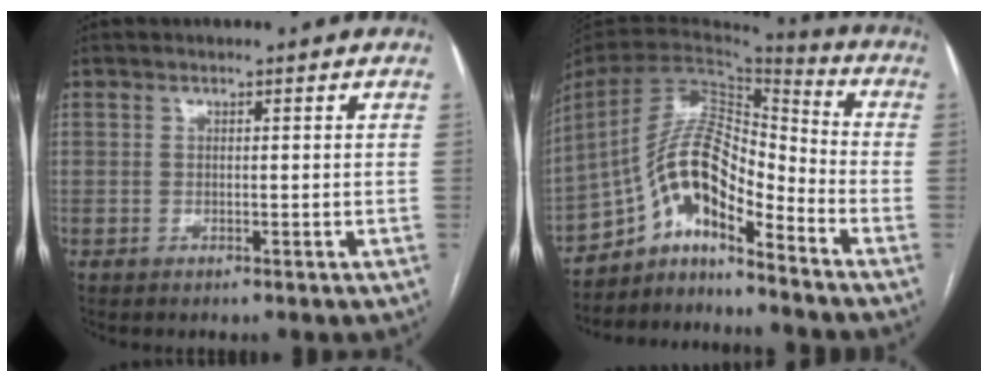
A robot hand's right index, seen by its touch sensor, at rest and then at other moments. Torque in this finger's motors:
{"motor_torque": [0.15, -0.21, 0.04, -0.05]}